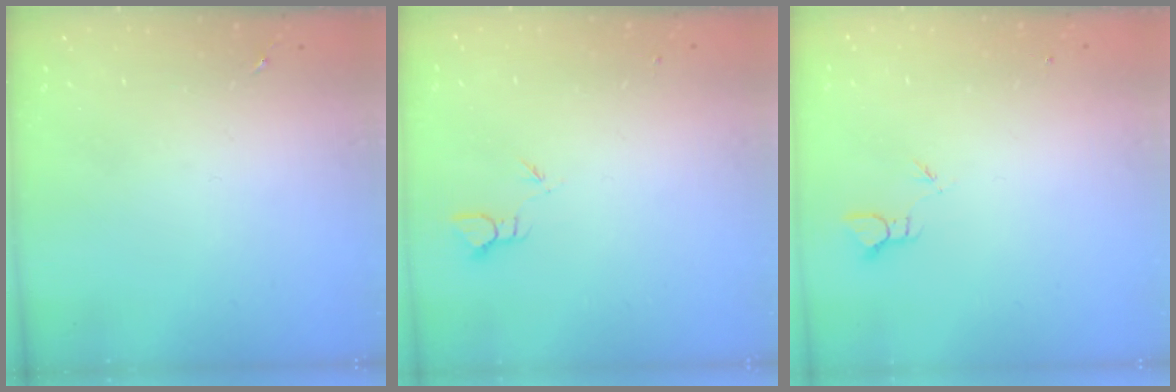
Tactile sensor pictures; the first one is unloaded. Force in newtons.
{"total": 2.0, "press": 2.0, "slide": 0.1}
{"total": 1.9, "press": 1.9, "slide": 0.1}